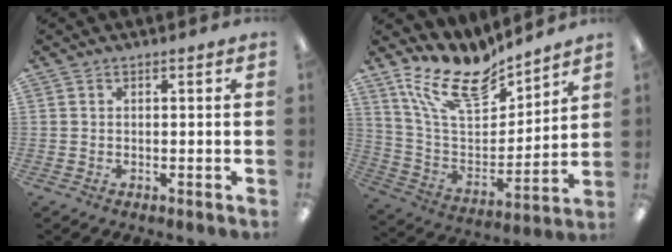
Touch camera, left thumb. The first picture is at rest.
{"total": 18.0, "force": [13.2, 7.5, 9.7], "torque": [-0.194, -0.073, 0.238]}